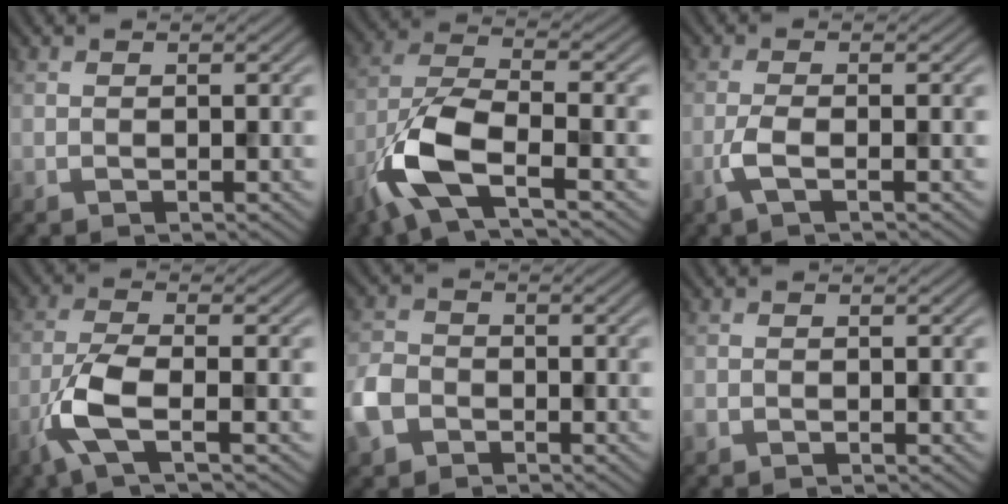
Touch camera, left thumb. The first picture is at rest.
{"total": 9.9, "force": [-4.8, 3.7, 7.9], "torque": [-0.173, -0.004, -0.108]}
{"total": 2.8, "force": [-1.1, 0.6, 2.5], "torque": [-0.057, 0.003, -0.030]}
{"total": 6.5, "force": [-2.7, 1.7, 5.6], "torque": [-0.126, 0.000, -0.067]}
{"total": 4.6, "force": [-2.2, 3.5, 2.1], "torque": [-0.059, -0.003, -0.056]}
{"total": 0.8, "force": [-0.4, 0.6, 0.3], "torque": [-0.009, -0.003, -0.009]}